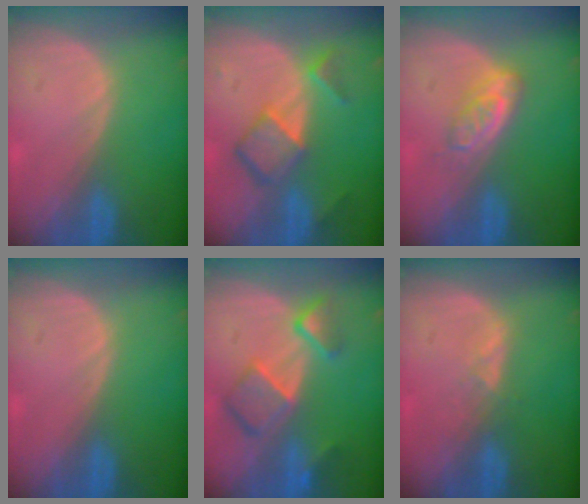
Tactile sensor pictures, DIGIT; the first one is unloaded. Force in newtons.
{"total": 6.9, "press": 6.0, "slide": 3.5}
{"total": 4.6, "press": 4.2, "slide": 1.9}
{"total": 0.0}
{"total": 7.8, "press": 6.8, "slide": 3.9}
{"total": 1.6, "press": 1.6, "slide": 0.3}